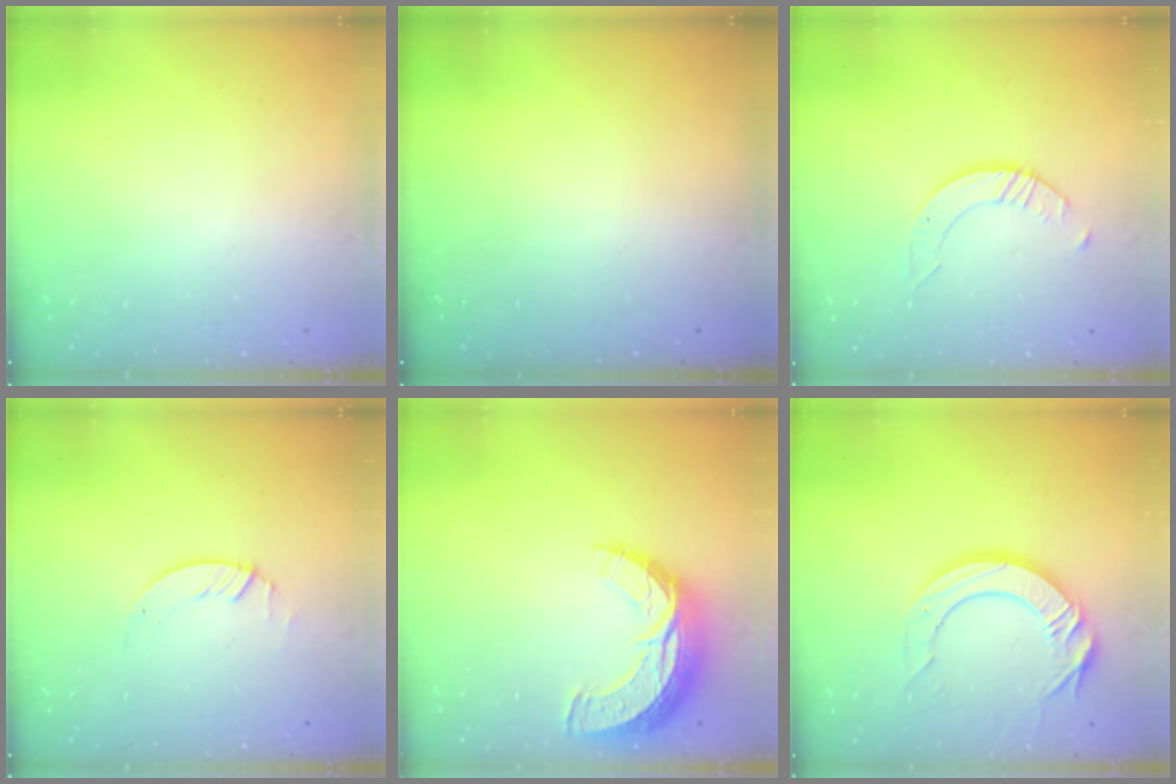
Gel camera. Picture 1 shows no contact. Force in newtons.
{"total": 0.0}
{"total": 2.4, "press": 2.4, "slide": 0.3}
{"total": 1.4, "press": 1.4, "slide": 0.2}
{"total": 12.8, "press": 12.7, "slide": 1.0}
{"total": 14.2, "press": 14.1, "slide": 1.5}